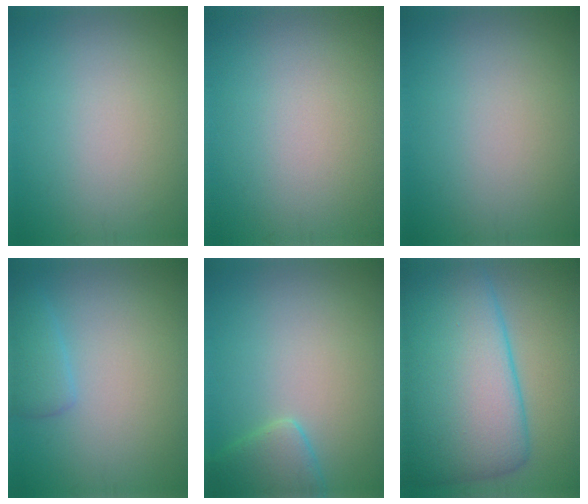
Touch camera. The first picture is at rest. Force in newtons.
{"total": 0.0}
{"total": 0.0}
{"total": 2.0, "press": 1.9, "slide": 0.2}
{"total": 2.9, "press": 2.9, "slide": 0.1}
{"total": 13.2, "press": 13.2, "slide": 0.6}